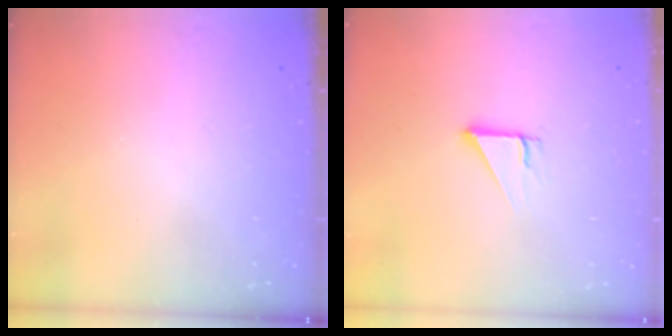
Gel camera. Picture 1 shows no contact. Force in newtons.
{"total": 2.5, "press": 2.5, "slide": 0.1}